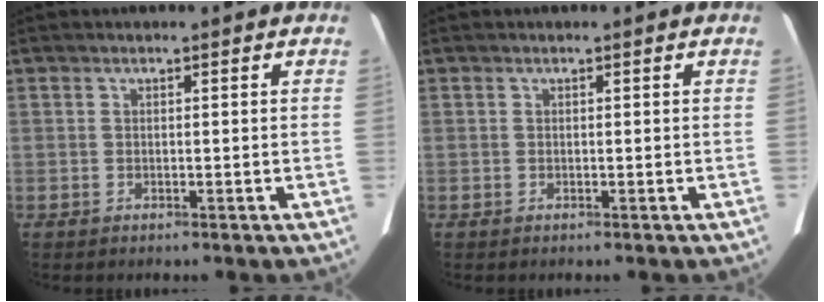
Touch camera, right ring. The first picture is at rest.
{"total": 0.0}